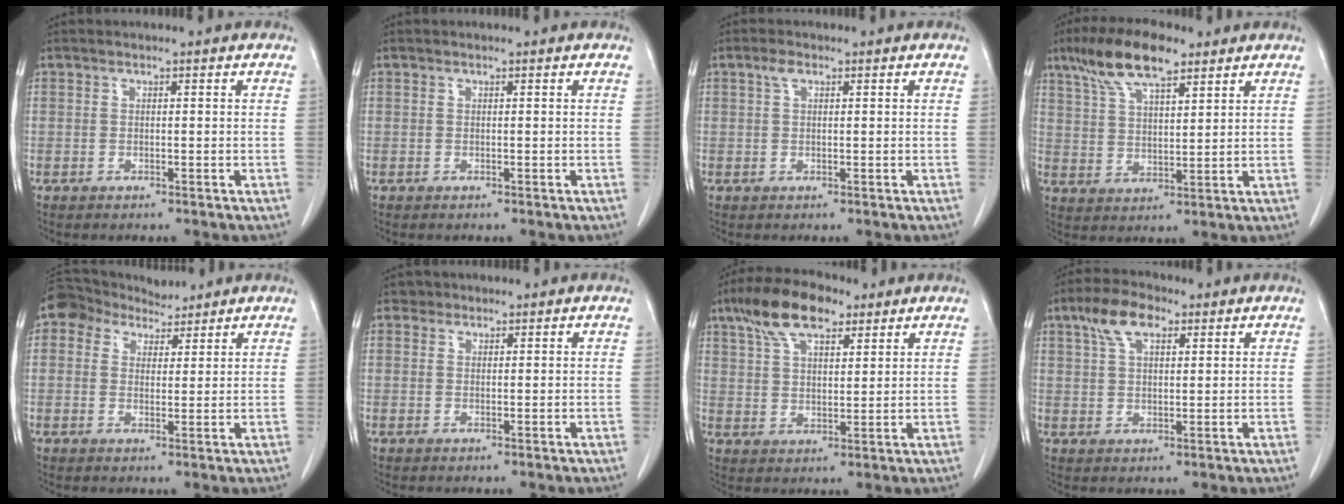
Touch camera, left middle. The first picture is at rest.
{"total": 0.0}
{"total": 1.5, "force": [0.8, 0.7, 1.1], "torque": [-0.025, 0.010, 0.015]}
{"total": 10.7, "force": [7.3, 2.9, 7.2], "torque": [-0.143, 0.019, 0.136]}
{"total": 5.5, "force": [5.0, 2.1, 0.7], "torque": [-0.019, 0.018, 0.091]}
{"total": 1.2, "force": [0.9, 0.8, -0.2], "torque": [0.007, 0.002, 0.011]}
{"total": 10.5, "force": [6.8, 4.0, 6.9], "torque": [-0.136, 0.024, 0.124]}
{"total": 6.6, "force": [3.7, 2.8, 4.7], "torque": [-0.096, 0.017, 0.069]}